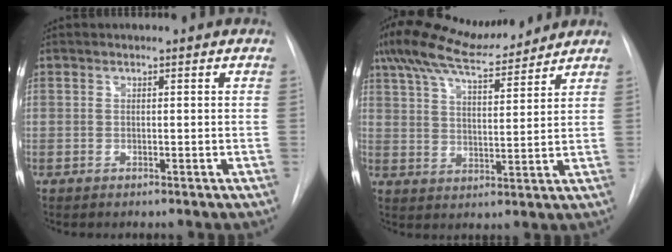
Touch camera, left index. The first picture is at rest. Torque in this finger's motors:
{"motor_torque": [1.02, -1.04, 0.31, 0.11]}